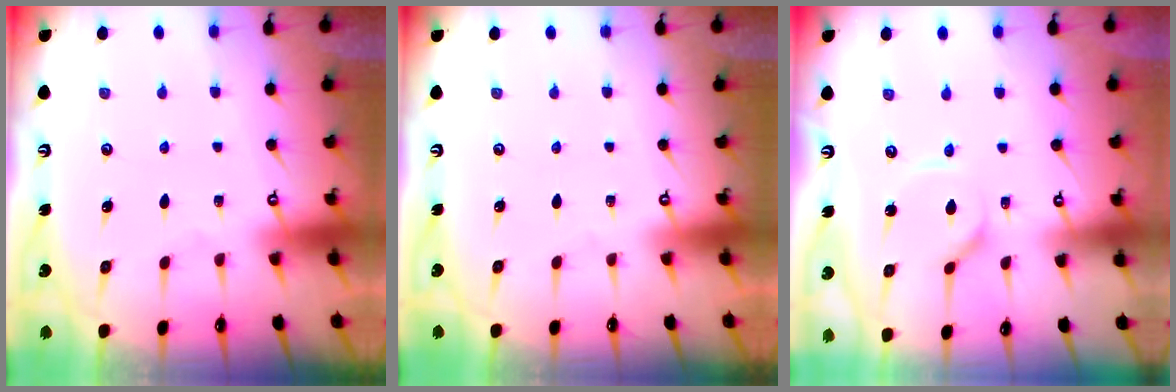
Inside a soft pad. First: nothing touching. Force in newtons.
{"total": 0.0}
{"total": 4.4, "press": 4.4, "slide": 0.4}